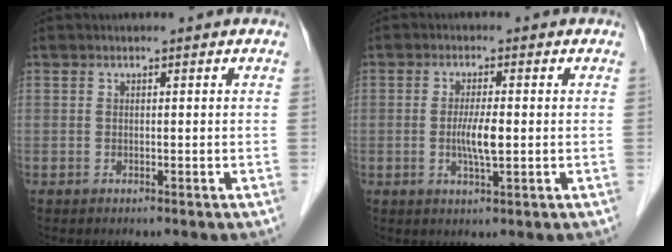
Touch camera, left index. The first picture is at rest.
{"total": 3.9, "force": [-0.4, 0.5, 3.9], "torque": [-0.079, -0.006, -0.007]}